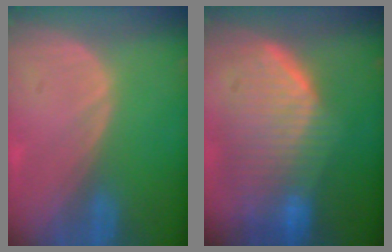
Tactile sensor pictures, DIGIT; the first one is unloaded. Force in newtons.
{"total": 10.1, "press": 9.0, "slide": 4.5}